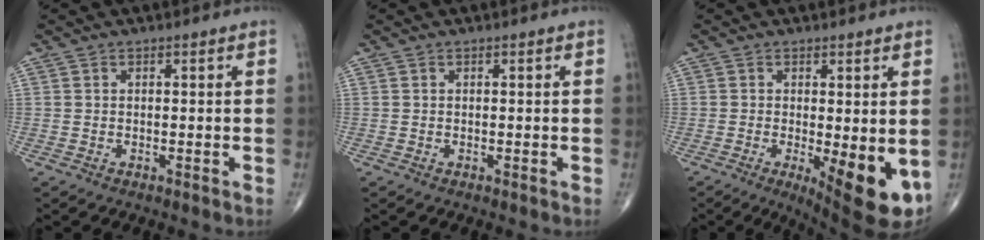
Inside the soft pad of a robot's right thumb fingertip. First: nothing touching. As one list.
[{"total": 0.0}, {"total": 10.6, "force": [-2.4, 3.4, 9.8], "torque": [-0.128, -0.022, -0.024]}]